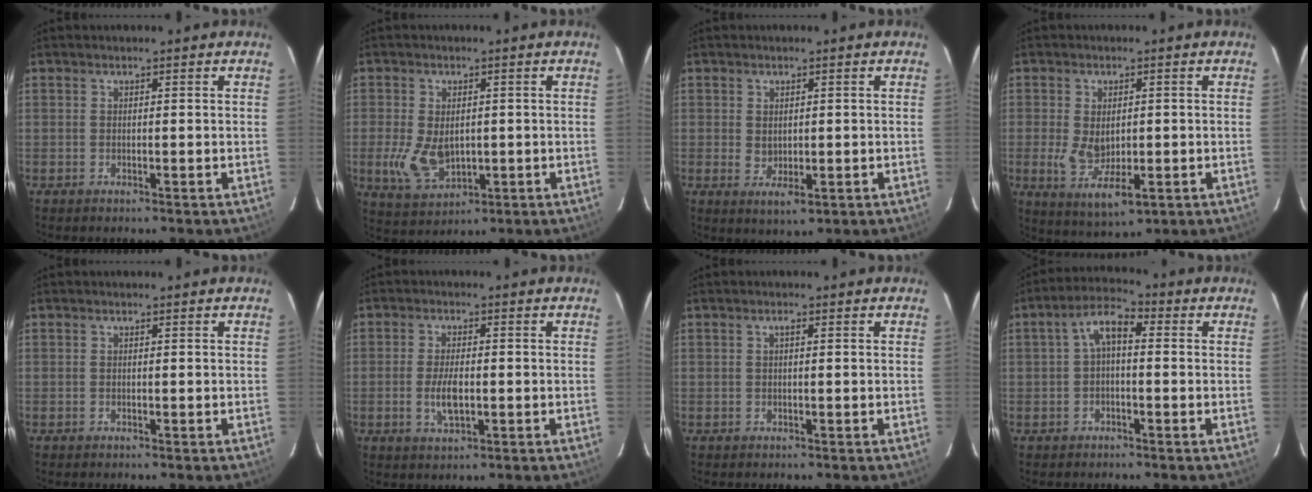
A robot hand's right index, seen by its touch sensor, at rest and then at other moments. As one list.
[{"total": 8.1, "force": [-0.9, 5.1, 6.2], "torque": [-0.138, -0.011, -0.004]}, {"total": 3.4, "force": [-0.2, 2.1, 2.7], "torque": [-0.042, -0.010, 0.002]}, {"total": 8.0, "force": [-1.5, 3.9, 6.8], "torque": [-0.133, -0.019, -0.018]}, {"total": 0.0}, {"total": 5.0, "force": [-1.0, 2.0, 4.4], "torque": [-0.088, -0.002, -0.017]}, {"total": 0.7, "force": [0.2, 0.1, 0.7], "torque": [-0.014, 0.005, 0.001]}, {"total": 5.1, "force": [-0.1, 2.3, 4.5], "torque": [-0.090, 0.022, -0.002]}]